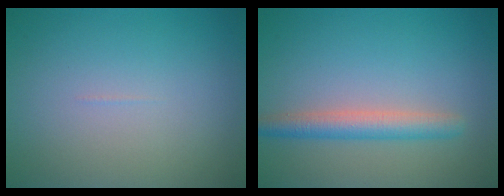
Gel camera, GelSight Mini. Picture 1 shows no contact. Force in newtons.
{"total": 3.0, "press": 3.0, "slide": 0.1}